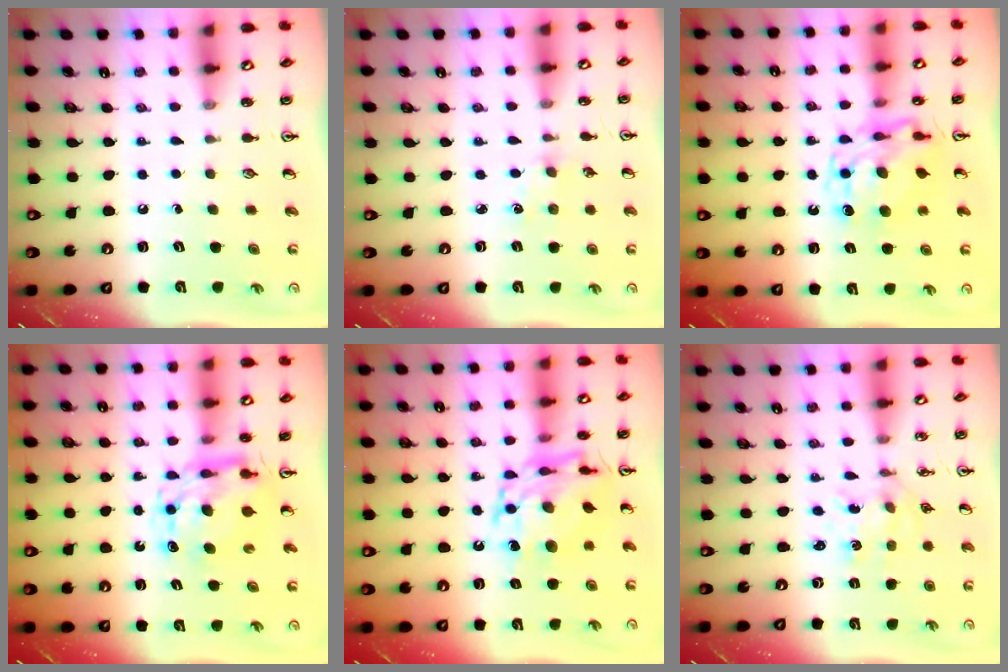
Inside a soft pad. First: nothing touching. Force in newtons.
{"total": 2.8, "press": 2.8, "slide": 0.4}
{"total": 11.5, "press": 11.4, "slide": 1.2}
{"total": 9.6, "press": 9.6, "slide": 1.0}
{"total": 14.0, "press": 14.0, "slide": 1.2}
{"total": 1.5, "press": 1.4, "slide": 0.5}